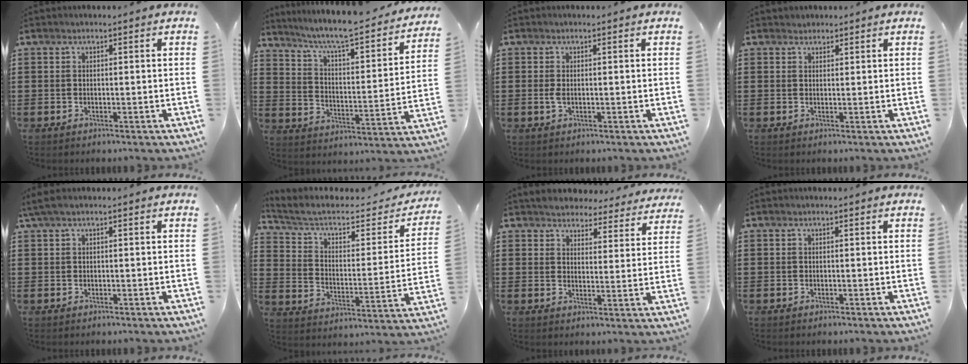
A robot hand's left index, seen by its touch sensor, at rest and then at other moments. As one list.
[{"total": 6.5, "force": [5.6, 0.1, 3.1], "torque": [-0.086, -0.047, 0.088]}, {"total": 1.3, "force": [0.0, 0.5, 1.2], "torque": [-0.031, -0.001, -0.003]}, {"total": 1.2, "force": [1.1, 0.5, -0.1], "torque": [-0.002, 0.002, 0.023]}, {"total": 1.2, "force": [0.2, 0.2, 1.2], "torque": [-0.021, -0.001, 0.005]}, {"total": 6.1, "force": [4.5, 2.5, 3.3], "torque": [-0.080, -0.028, 0.071]}, {"total": 4.0, "force": [4.0, 0.2, -0.2], "torque": [-0.019, -0.025, 0.067]}, {"total": 0.0}]